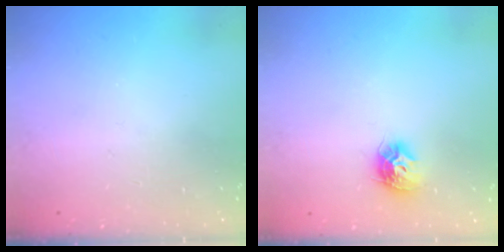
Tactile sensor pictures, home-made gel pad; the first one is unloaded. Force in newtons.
{"total": 9.3, "press": 9.3, "slide": 0.3}